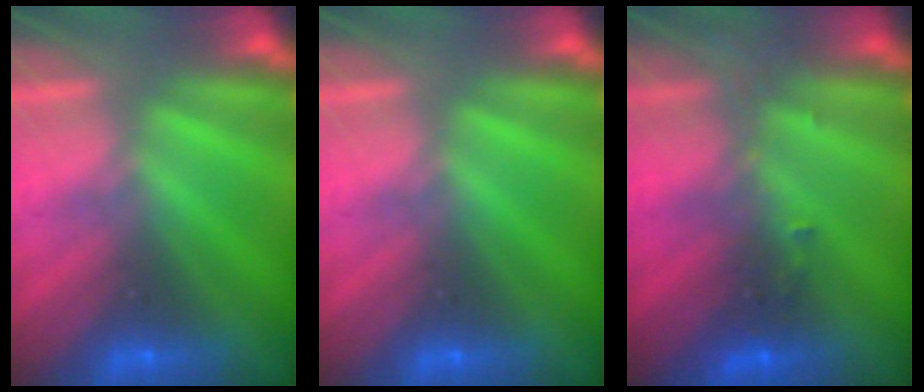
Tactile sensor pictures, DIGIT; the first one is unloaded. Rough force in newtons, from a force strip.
{"total": 0.0}
{"total": 2.7}